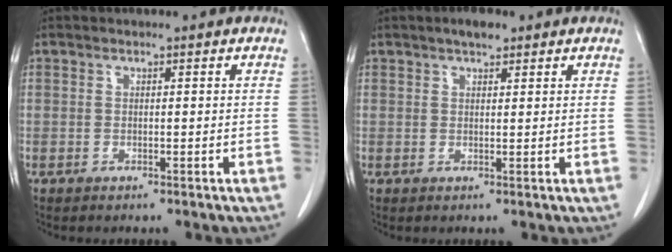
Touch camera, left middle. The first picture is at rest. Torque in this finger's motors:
{"motor_torque": [0.34, -0.27, -0.01, 0.01]}